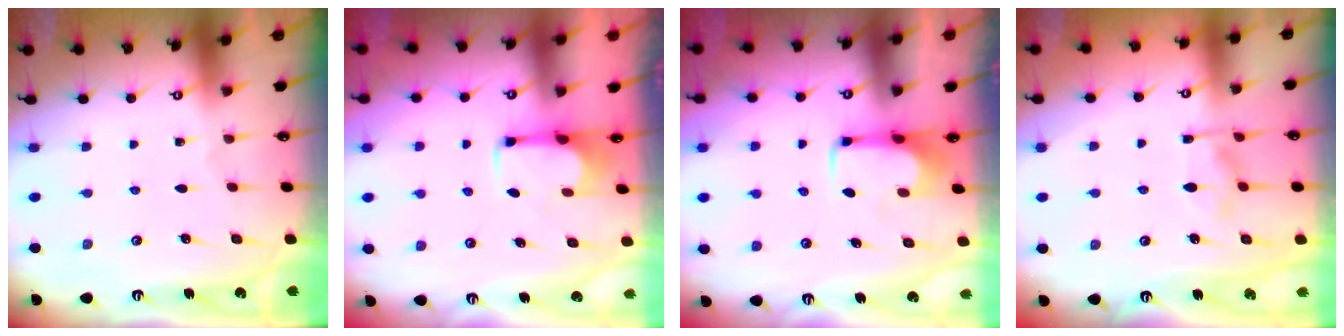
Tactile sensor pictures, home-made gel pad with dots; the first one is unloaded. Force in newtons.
{"total": 2.5, "press": 2.3, "slide": 0.9}
{"total": 2.1, "press": 2.1, "slide": 0.4}
{"total": 4.3, "press": 4.0, "slide": 1.5}